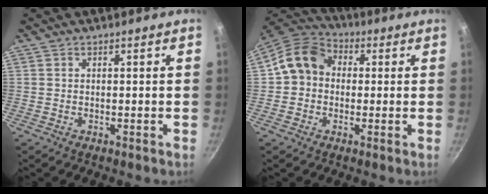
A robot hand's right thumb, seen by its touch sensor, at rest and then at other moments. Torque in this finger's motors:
{"motor_torque": [-0.13, 0.33, 0.12, 0.08, 0.17]}